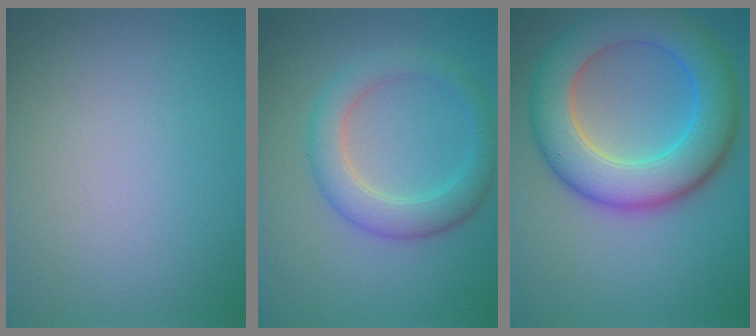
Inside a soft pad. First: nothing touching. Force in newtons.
{"total": 4.1, "press": 4.1, "slide": 0.3}
{"total": 9.1, "press": 9.1, "slide": 0.3}